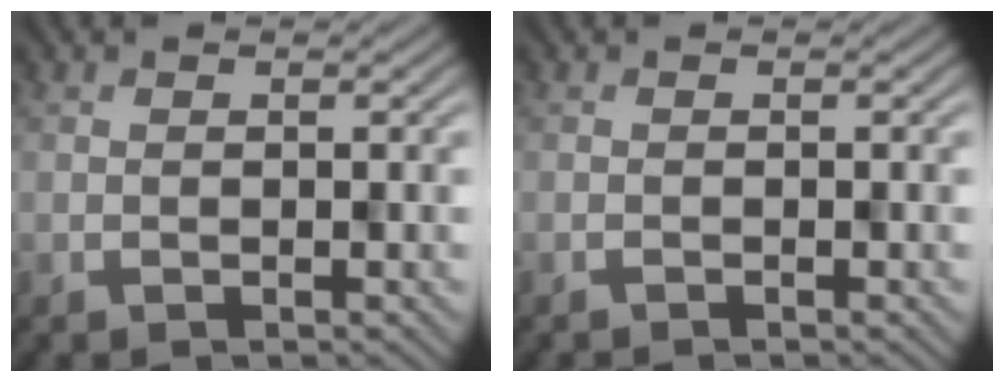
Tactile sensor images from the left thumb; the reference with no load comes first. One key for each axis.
{"total": 0.6, "fx": -0.6, "fy": 0.1, "fz": 0.0, "tx": 0.004, "ty": 0.001, "tz": -0.009}